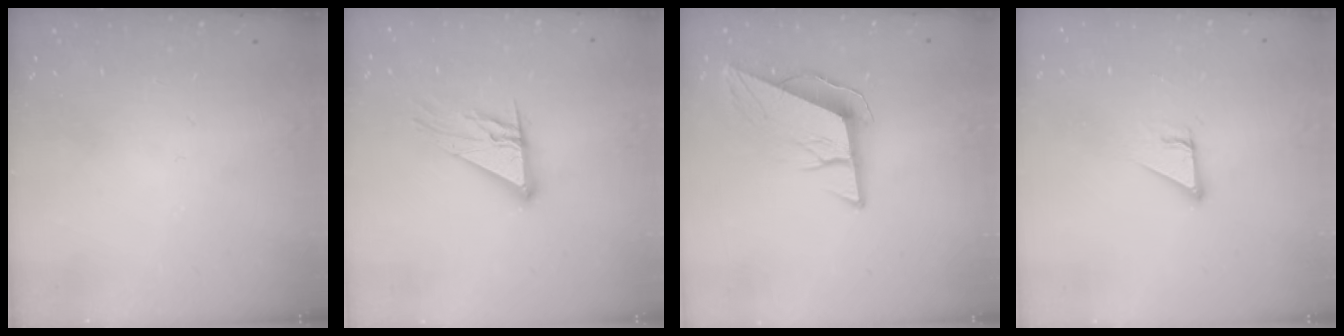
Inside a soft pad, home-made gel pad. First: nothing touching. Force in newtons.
{"total": 11.7, "press": 11.7, "slide": 0.9}
{"total": 9.9, "press": 9.6, "slide": 2.3}
{"total": 4.0, "press": 4.0, "slide": 0.2}